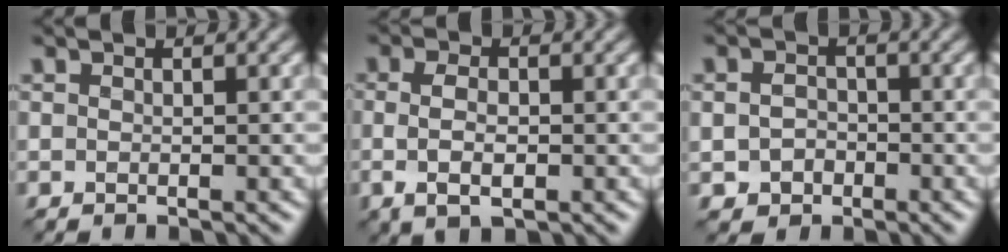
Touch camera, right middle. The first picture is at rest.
{"total": 2.8, "force": [-0.4, 1.3, 2.5], "torque": [-0.061, -0.002, -0.003]}
{"total": 1.8, "force": [-0.8, 1.5, 0.6], "torque": [-0.014, 0.001, -0.015]}